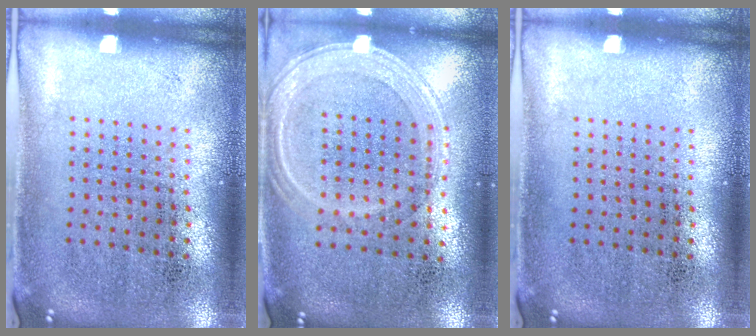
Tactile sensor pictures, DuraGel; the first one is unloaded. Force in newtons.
{"total": 1.3, "press": 1.2, "slide": 0.4}
{"total": 0.0}